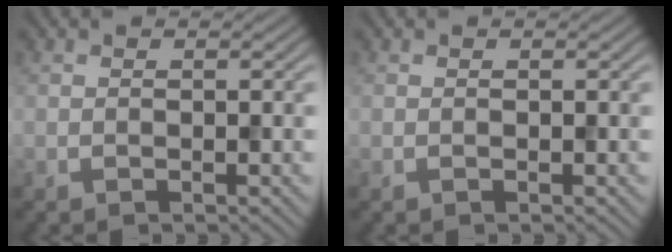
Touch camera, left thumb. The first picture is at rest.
{"total": 0.0}